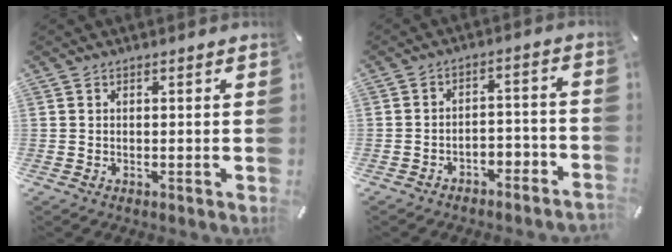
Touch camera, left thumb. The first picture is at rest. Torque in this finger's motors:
{"motor_torque": [1.24, 1.28, 0.20, 0.14, -0.01]}